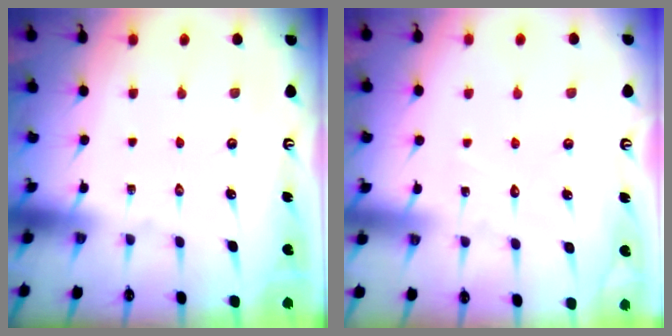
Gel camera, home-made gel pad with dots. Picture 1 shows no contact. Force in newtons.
{"total": 4.6, "press": 4.6, "slide": 0.4}